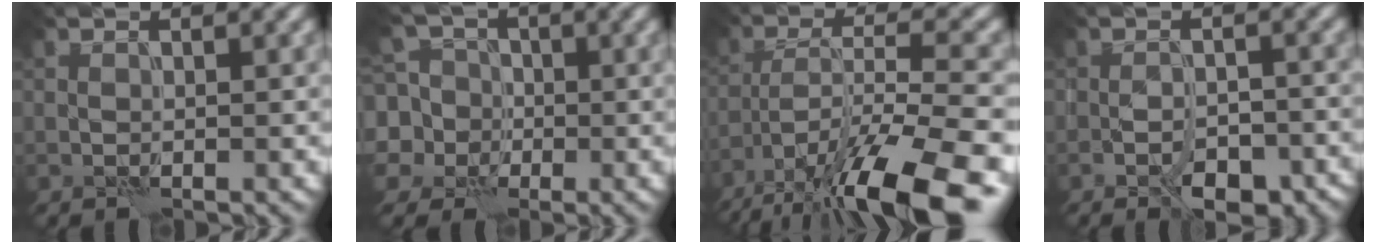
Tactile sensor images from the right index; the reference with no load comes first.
{"total": 7.4, "force": [0.2, 7.1, 2.3], "torque": [-0.061, 0.029, -0.035]}
{"total": 13.4, "force": [-9.2, 3.6, 9.0], "torque": [-0.170, -0.010, -0.160]}
{"total": 6.0, "force": [-4.2, 3.0, 3.1], "torque": [-0.031, 0.005, -0.054]}